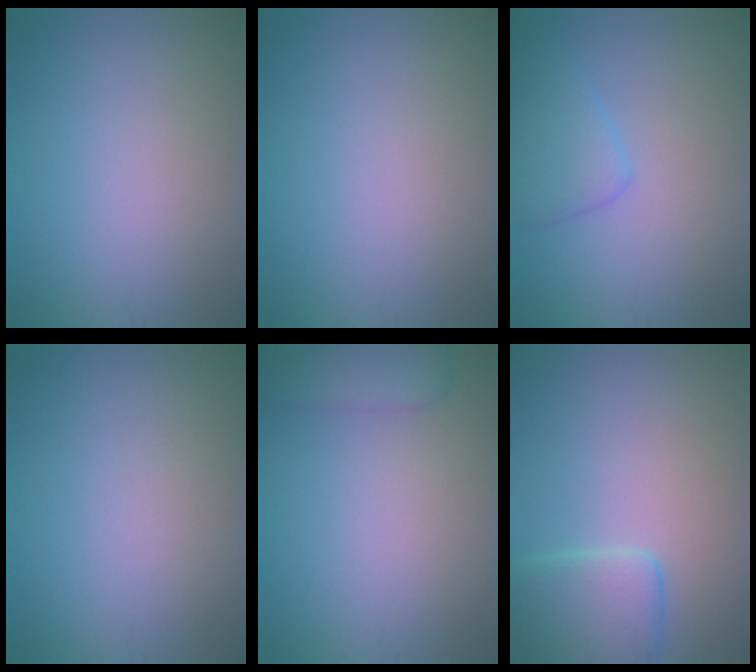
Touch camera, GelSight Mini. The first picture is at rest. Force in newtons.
{"total": 0.0}
{"total": 2.6, "press": 2.6, "slide": 0.1}
{"total": 0.0}
{"total": 2.8, "press": 2.8, "slide": 0.1}
{"total": 3.6, "press": 3.6, "slide": 0.4}